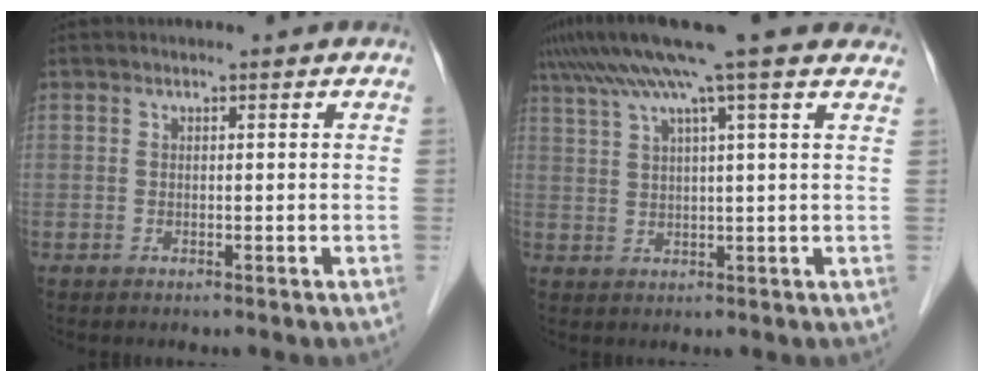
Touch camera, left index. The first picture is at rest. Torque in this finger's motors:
{"motor_torque": [0.97, -1.17, 0.69, 0.21]}